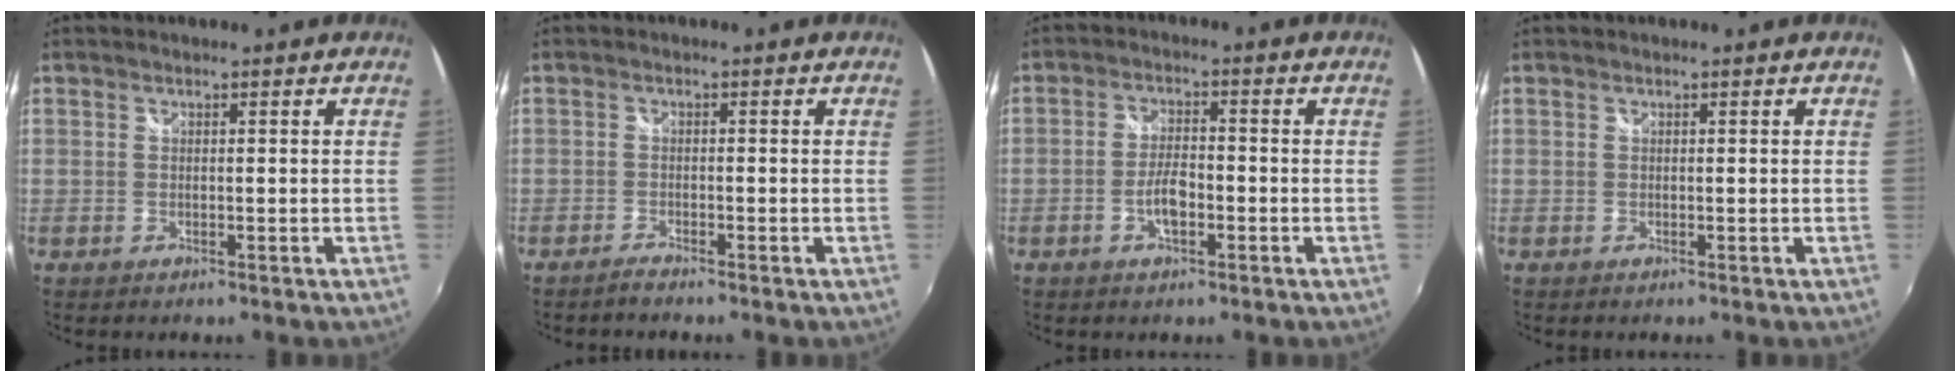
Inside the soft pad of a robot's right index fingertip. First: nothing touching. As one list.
[{"total": 1.4, "force": [-1.4, 0.0, 0.3], "torque": [-0.014, -0.004, -0.030]}, {"total": 4.6, "force": [-1.8, 1.8, 3.7], "torque": [-0.077, 0.003, -0.034]}, {"total": 0.0}]